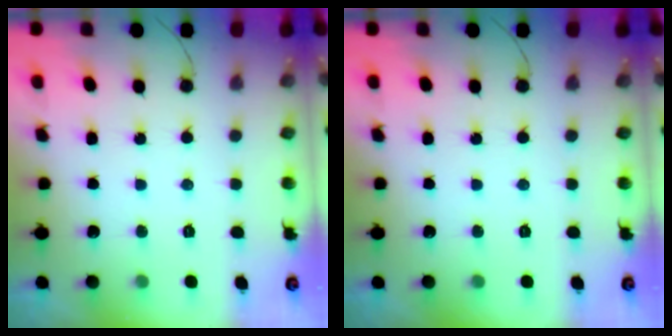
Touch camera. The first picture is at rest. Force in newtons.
{"total": 0.0}